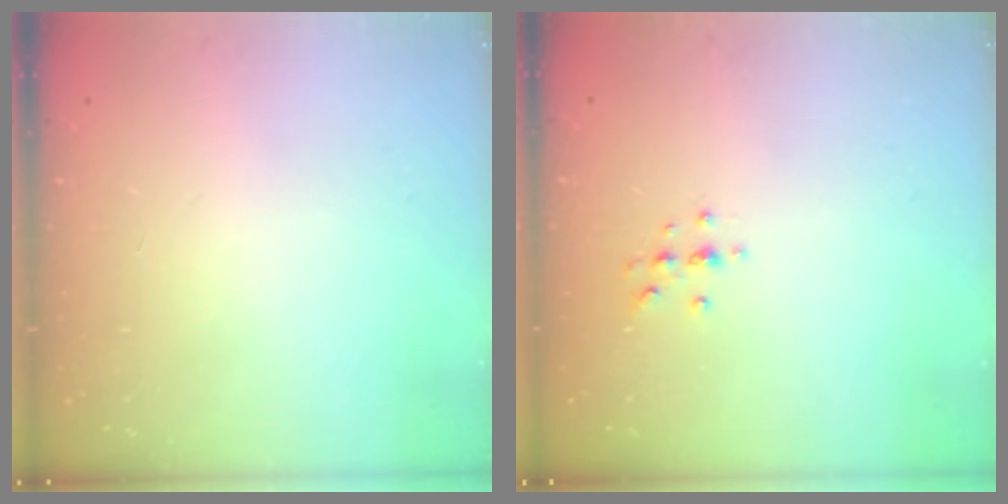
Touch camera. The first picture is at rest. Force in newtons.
{"total": 3.7, "press": 3.7, "slide": 0.5}